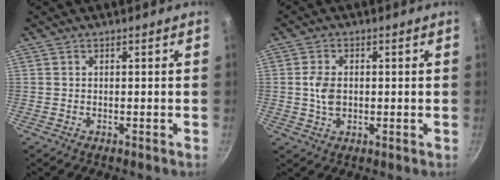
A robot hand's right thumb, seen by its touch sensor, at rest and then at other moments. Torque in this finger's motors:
{"motor_torque": [0.94, 0.84, 1.01, -0.27, 0.02]}